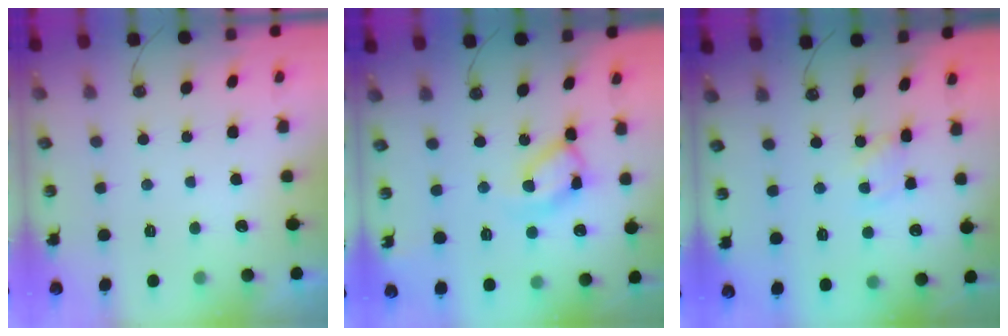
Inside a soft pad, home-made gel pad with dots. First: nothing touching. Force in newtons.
{"total": 11.9, "press": 11.9, "slide": 1.2}
{"total": 1.6, "press": 1.6, "slide": 0.2}